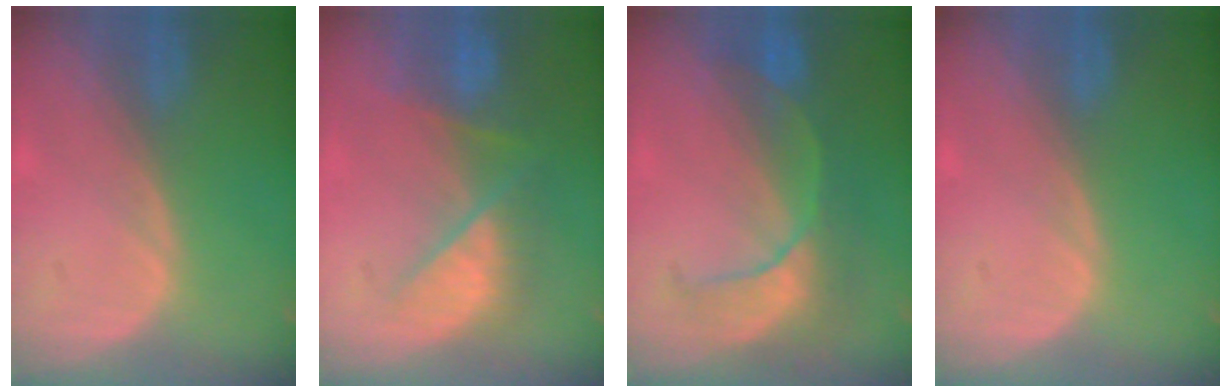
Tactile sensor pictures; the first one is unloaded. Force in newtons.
{"total": 8.3, "press": 7.4, "slide": 3.8}
{"total": 8.1, "press": 7.9, "slide": 2.0}
{"total": 0.0}